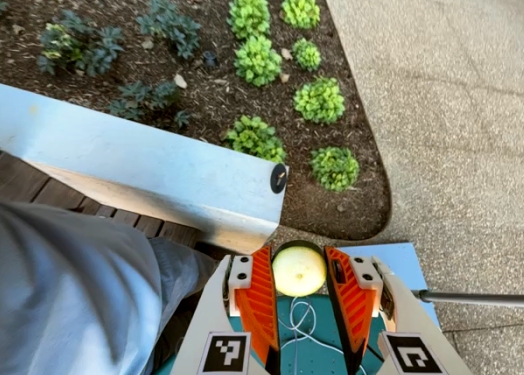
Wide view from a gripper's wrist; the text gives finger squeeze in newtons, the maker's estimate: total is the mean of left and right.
{"total": 10.2, "left": 11.1, "right": 9.3}